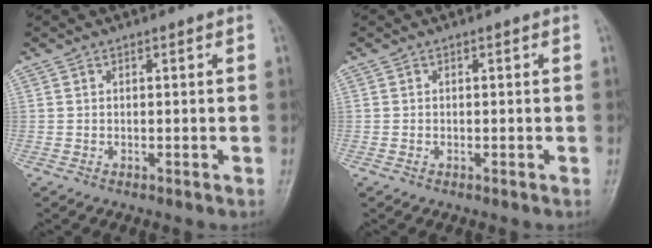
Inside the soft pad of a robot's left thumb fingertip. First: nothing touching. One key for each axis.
{"total": 0.5, "fx": -0.2, "fy": 0.4, "fz": 0.2, "tx": -0.004, "ty": 0.000, "tz": -0.004}